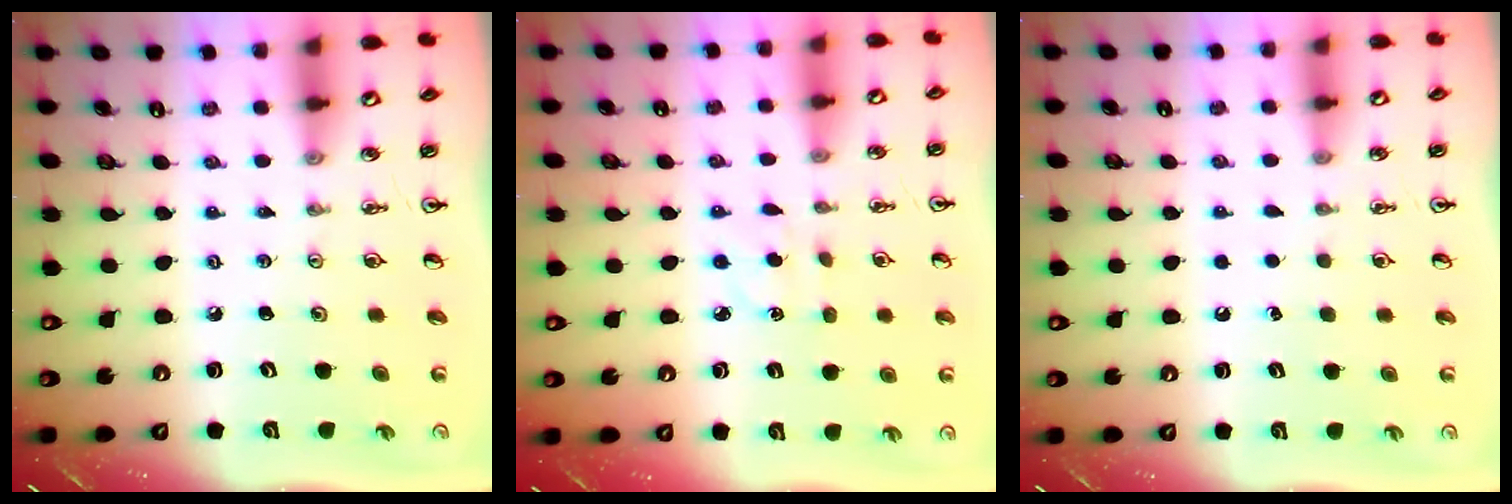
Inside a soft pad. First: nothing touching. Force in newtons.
{"total": 2.7, "press": 2.6, "slide": 0.4}
{"total": 1.5, "press": 1.5, "slide": 0.1}